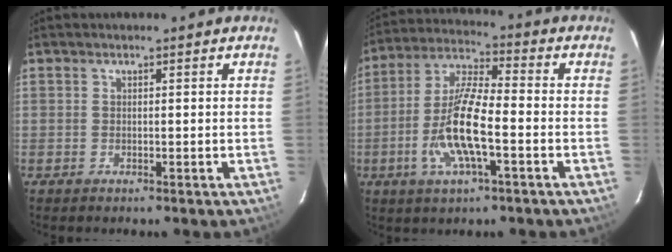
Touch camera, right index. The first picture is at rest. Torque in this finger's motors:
{"motor_torque": [1.41, -0.73, 0.84, 0.21]}